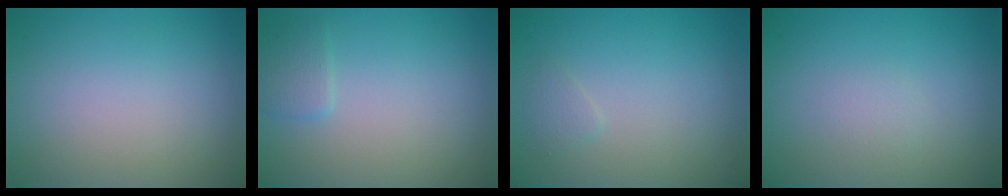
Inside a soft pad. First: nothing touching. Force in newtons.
{"total": 1.4, "press": 1.4, "slide": 0.1}
{"total": 0.8, "press": 0.8, "slide": 0.1}
{"total": 0.9, "press": 0.9, "slide": 0.0}